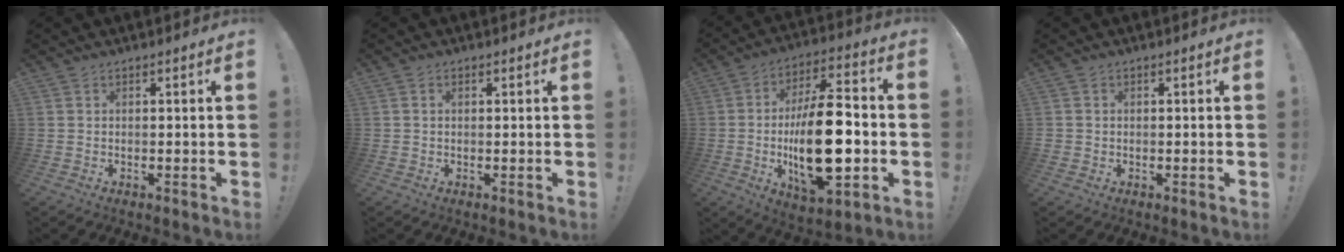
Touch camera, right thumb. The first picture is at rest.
{"total": 0.8, "force": [0.2, 0.5, 0.6], "torque": [-0.009, 0.001, 0.003]}
{"total": 24.2, "force": [-2.6, 10.6, 21.6], "torque": [-0.380, 0.002, -0.039]}
{"total": 1.3, "force": [0.2, 1.3, 0.0], "torque": [0.000, 0.005, 0.003]}